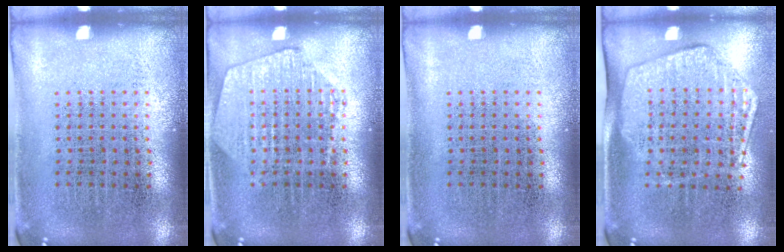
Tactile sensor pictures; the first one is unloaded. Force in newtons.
{"total": 2.0, "press": 2.0, "slide": 0.3}
{"total": 0.0}
{"total": 1.9, "press": 1.6, "slide": 1.1}